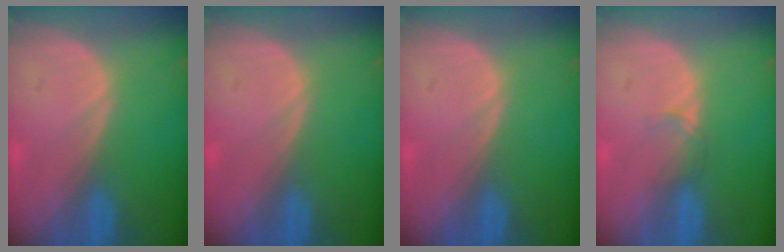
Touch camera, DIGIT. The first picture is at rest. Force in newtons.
{"total": 0.0}
{"total": 0.0}
{"total": 1.3, "press": 1.2, "slide": 0.2}